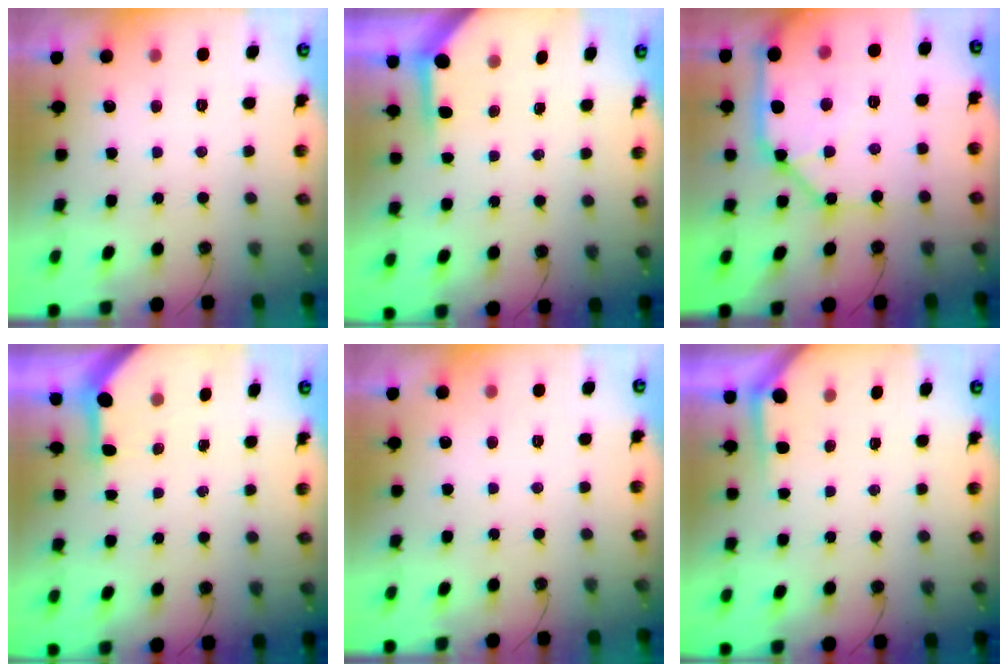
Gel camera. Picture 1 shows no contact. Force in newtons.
{"total": 4.2, "press": 4.2, "slide": 0.5}
{"total": 16.2, "press": 16.1, "slide": 1.8}
{"total": 3.2, "press": 3.2, "slide": 0.3}
{"total": 0.0}
{"total": 1.9, "press": 1.9, "slide": 0.2}